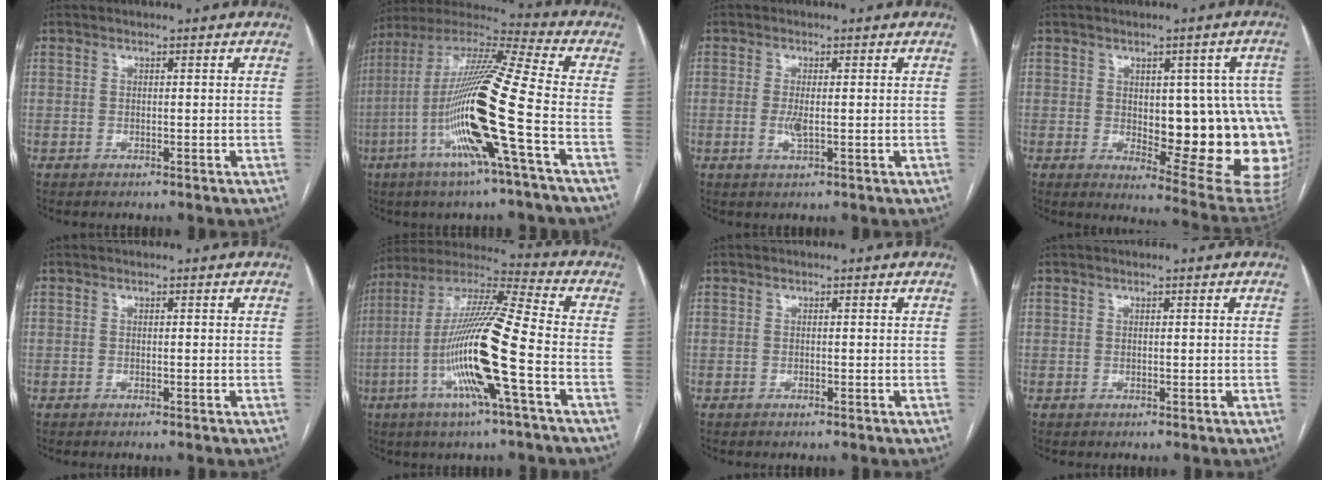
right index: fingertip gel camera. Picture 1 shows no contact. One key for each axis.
{"total": 19.8, "fx": -5.8, "fy": -0.6, "fz": 18.9, "tx": -0.382, "ty": -0.013, "tz": -0.123}
{"total": 2.5, "fx": -0.3, "fy": 0.6, "fz": 2.4, "tx": -0.050, "ty": -0.004, "tz": -0.002}
{"total": 18.1, "fx": -0.7, "fy": 6.5, "fz": 16.9, "tx": -0.145, "ty": 0.013, "tz": 0.013}
{"total": 0.0}
{"total": 17.5, "fx": -5.0, "fy": -0.1, "fz": 16.8, "tx": -0.334, "ty": -0.006, "tz": -0.104}
{"total": 0.0}
{"total": 0.0}